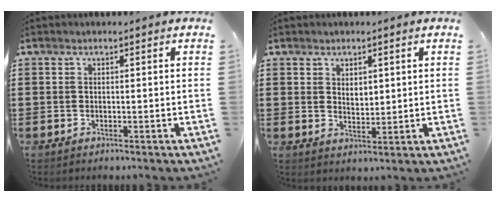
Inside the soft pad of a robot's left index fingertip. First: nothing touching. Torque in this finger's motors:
{"motor_torque": [0.14, -0.09, 0.08, 0.06]}